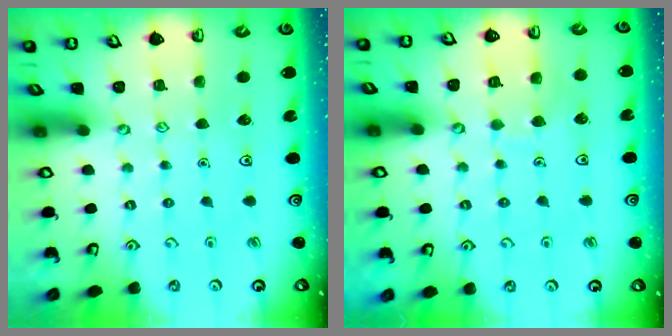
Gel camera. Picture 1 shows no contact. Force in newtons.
{"total": 5.2, "press": 5.2, "slide": 0.5}